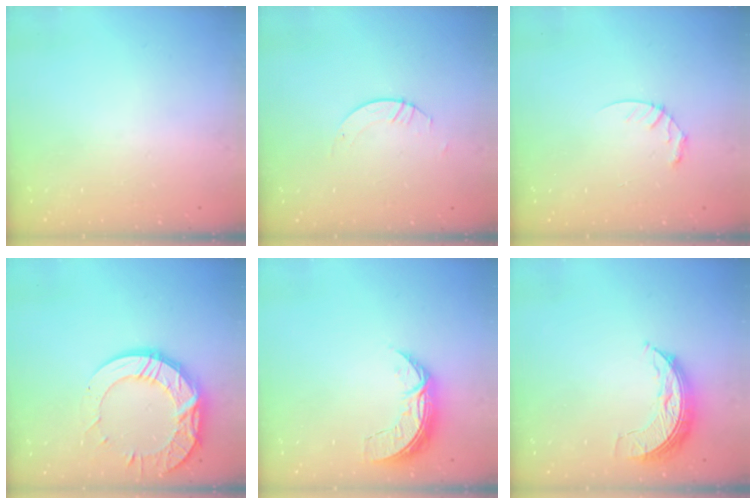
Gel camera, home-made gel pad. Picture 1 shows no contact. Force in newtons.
{"total": 1.1, "press": 1.1, "slide": 0.1}
{"total": 4.7, "press": 4.7, "slide": 0.4}
{"total": 15.6, "press": 15.6, "slide": 1.1}
{"total": 7.3, "press": 7.3, "slide": 0.6}
{"total": 8.3, "press": 8.3, "slide": 0.5}